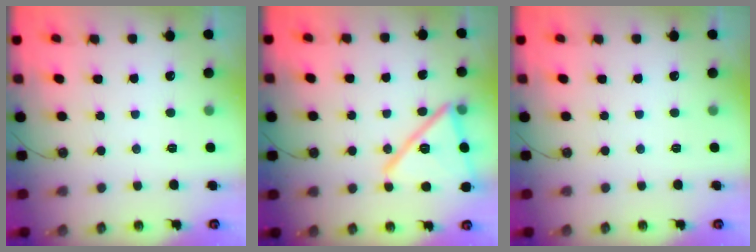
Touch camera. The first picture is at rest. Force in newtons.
{"total": 19.0, "press": 19.0, "slide": 0.6}
{"total": 0.0}